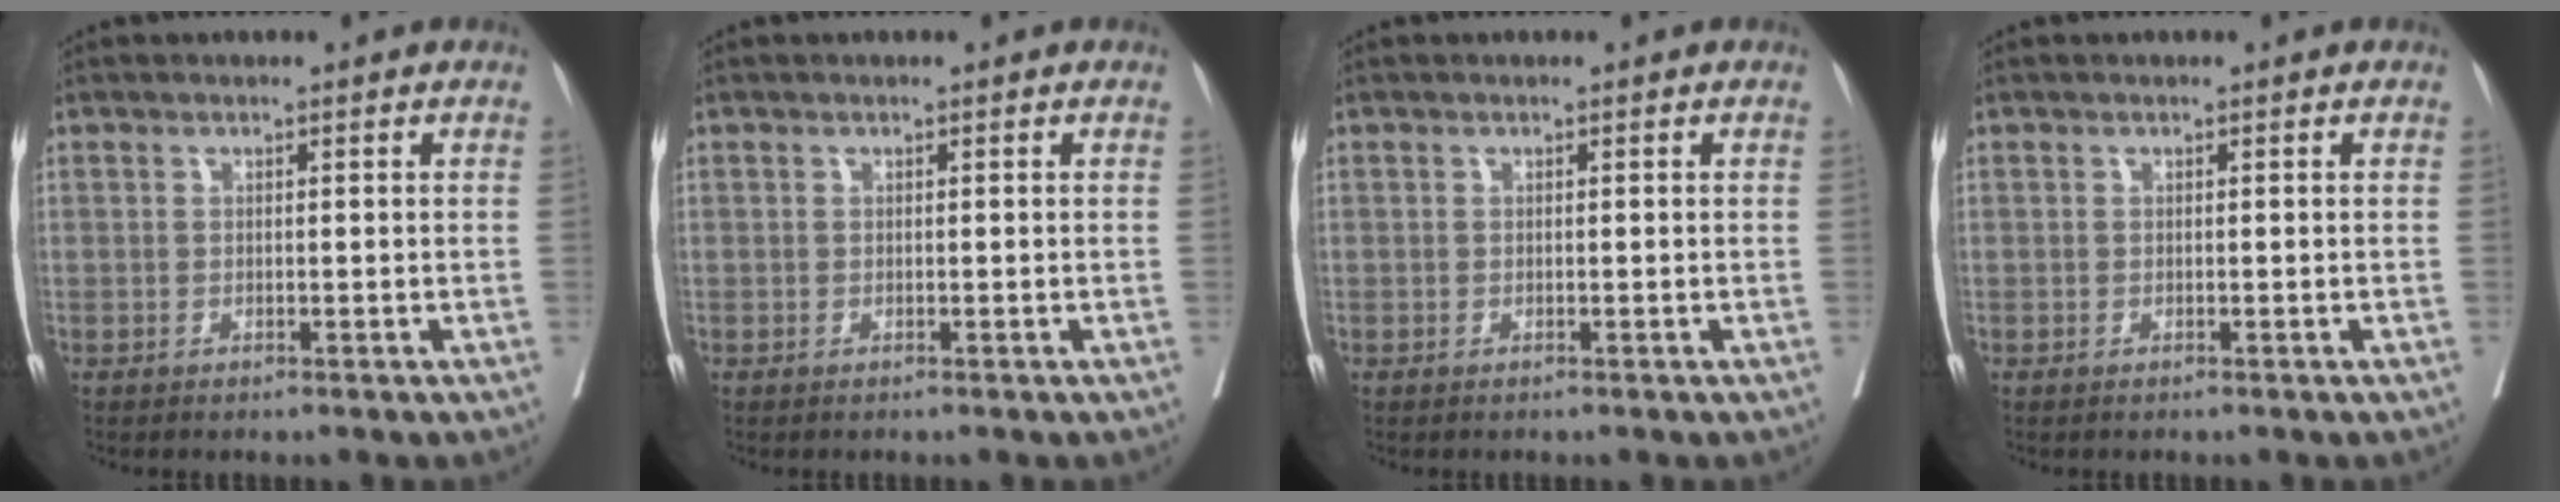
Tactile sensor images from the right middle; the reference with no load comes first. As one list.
[{"total": 0.0}, {"total": 0.0}, {"total": 0.0}]